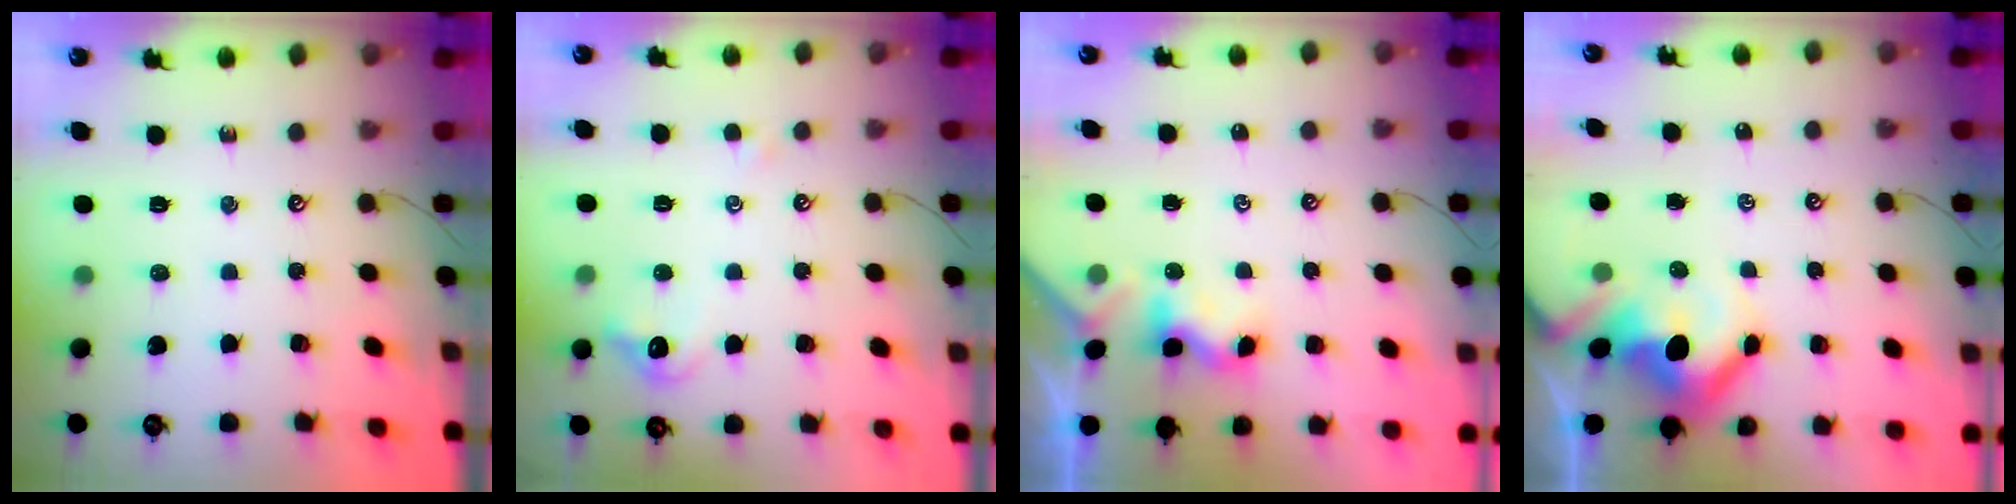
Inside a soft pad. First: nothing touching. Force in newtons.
{"total": 0.8, "press": 0.2, "slide": 0.7}
{"total": 1.2, "press": 1.1, "slide": 0.4}
{"total": 9.4, "press": 9.4, "slide": 1.2}